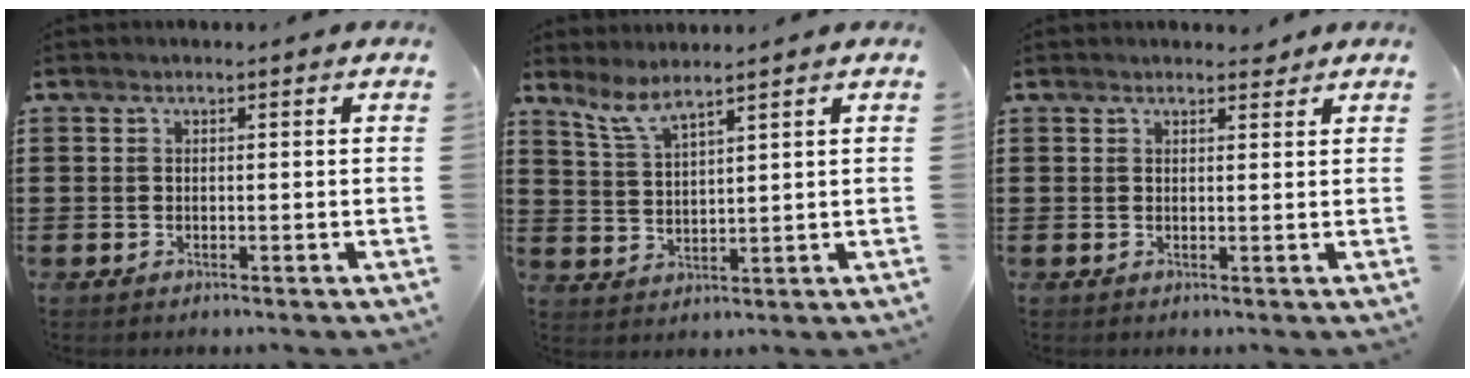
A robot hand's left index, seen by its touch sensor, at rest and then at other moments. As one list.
[{"total": 4.6, "force": [3.8, 0.5, 2.5], "torque": [-0.062, -0.013, 0.069]}, {"total": 1.5, "force": [1.4, 0.5, 0.3], "torque": [-0.001, 0.000, 0.025]}]